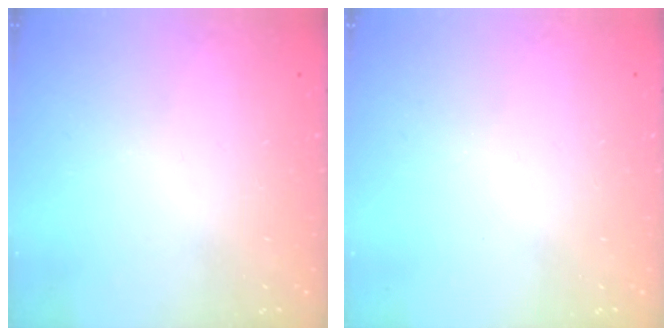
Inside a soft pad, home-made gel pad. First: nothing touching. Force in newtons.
{"total": 0.0}